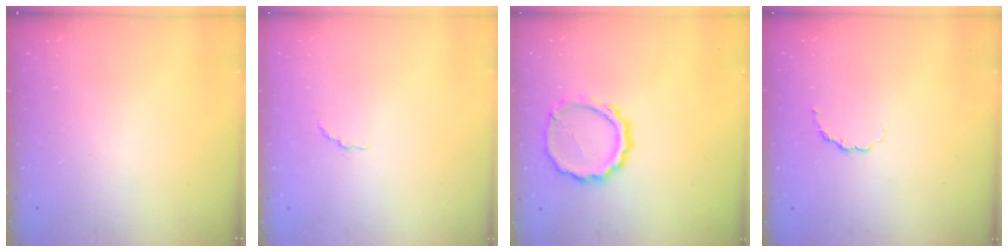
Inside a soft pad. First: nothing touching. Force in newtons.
{"total": 1.4, "press": 1.2, "slide": 0.6}
{"total": 9.7, "press": 9.6, "slide": 1.8}
{"total": 2.6, "press": 2.4, "slide": 1.0}